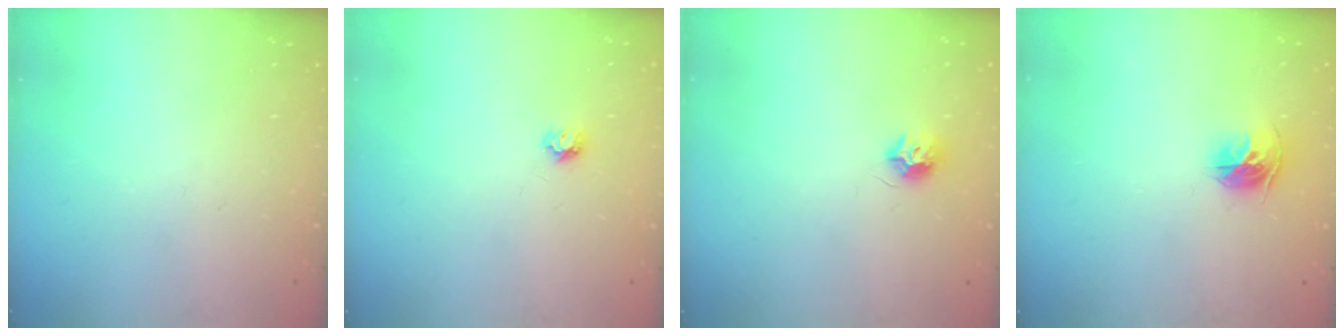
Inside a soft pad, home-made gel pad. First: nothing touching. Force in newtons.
{"total": 4.2, "press": 4.2, "slide": 0.4}
{"total": 7.6, "press": 7.6, "slide": 0.4}
{"total": 9.9, "press": 9.8, "slide": 1.0}